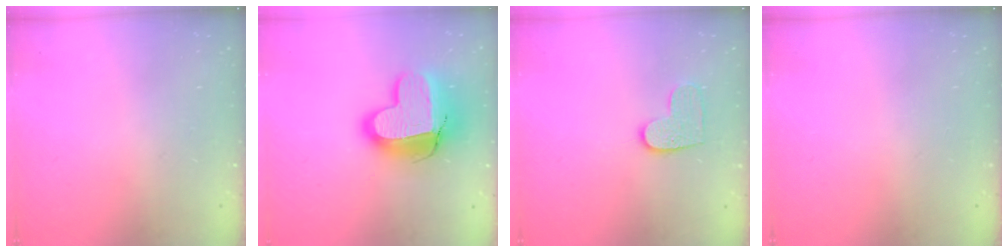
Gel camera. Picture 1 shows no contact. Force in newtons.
{"total": 16.9, "press": 16.8, "slide": 1.4}
{"total": 7.4, "press": 7.4, "slide": 0.2}
{"total": 0.0}